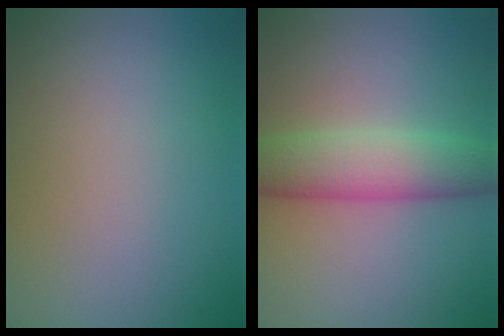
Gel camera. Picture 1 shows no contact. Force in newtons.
{"total": 5.5, "press": 5.5, "slide": 0.2}